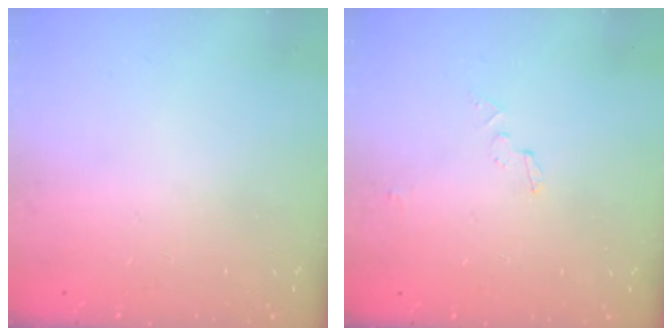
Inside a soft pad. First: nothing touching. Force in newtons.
{"total": 3.1, "press": 3.1, "slide": 0.2}